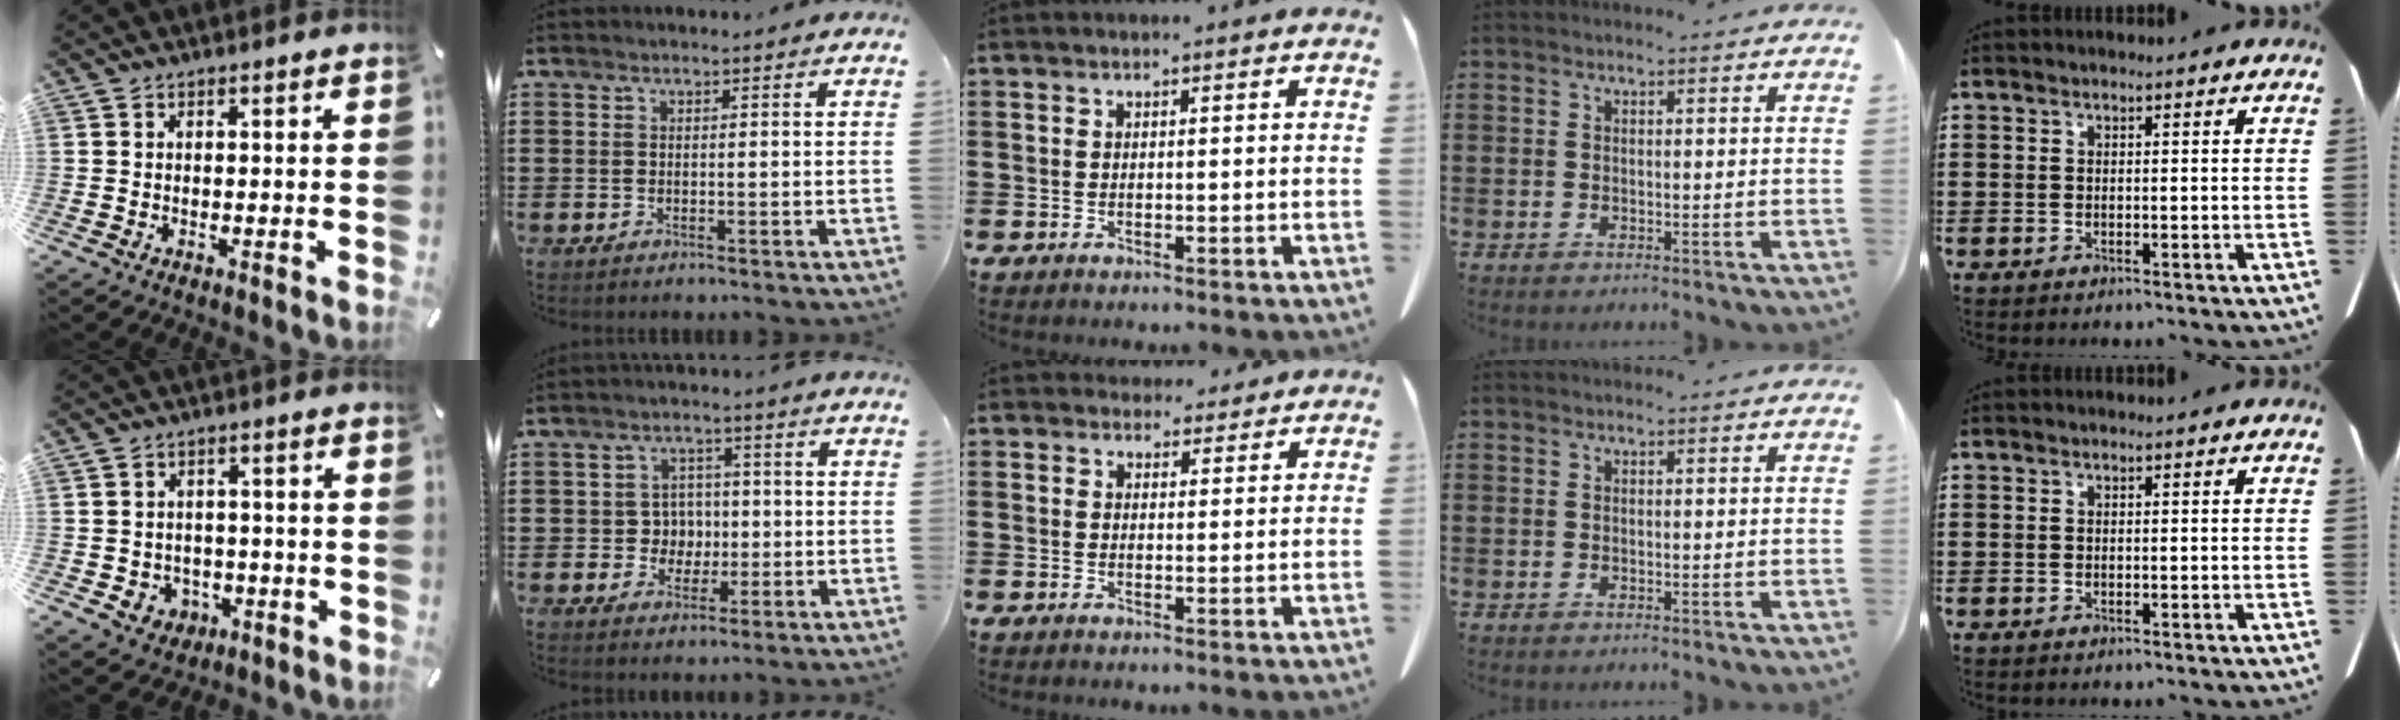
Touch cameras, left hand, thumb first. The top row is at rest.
{"thumb": {"total": 5.2, "force": [-1.1, 4.9, 1.3], "torque": [-0.012, 0.006, -0.019]}, "index": {"total": 4.5, "force": [-0.4, 4.3, 1.5], "torque": [-0.038, 0.009, -0.011]}, "middle": {"total": 3.2, "force": [2.9, 1.3, 0.5], "torque": [-0.009, -0.006, 0.054]}}